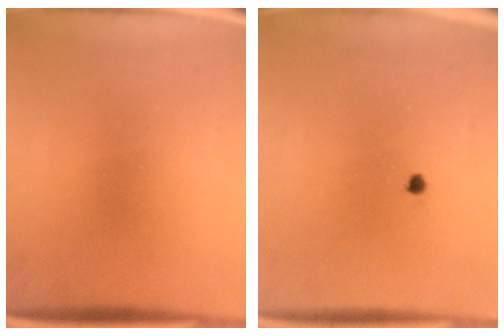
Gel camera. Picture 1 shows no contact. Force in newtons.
{"total": 1.0}